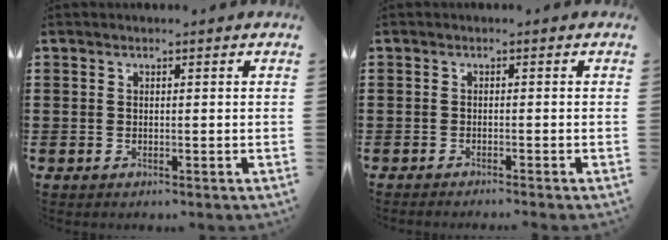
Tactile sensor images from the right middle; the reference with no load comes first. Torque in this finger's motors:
{"motor_torque": [0.05, 0.08, -0.05, 0.02]}